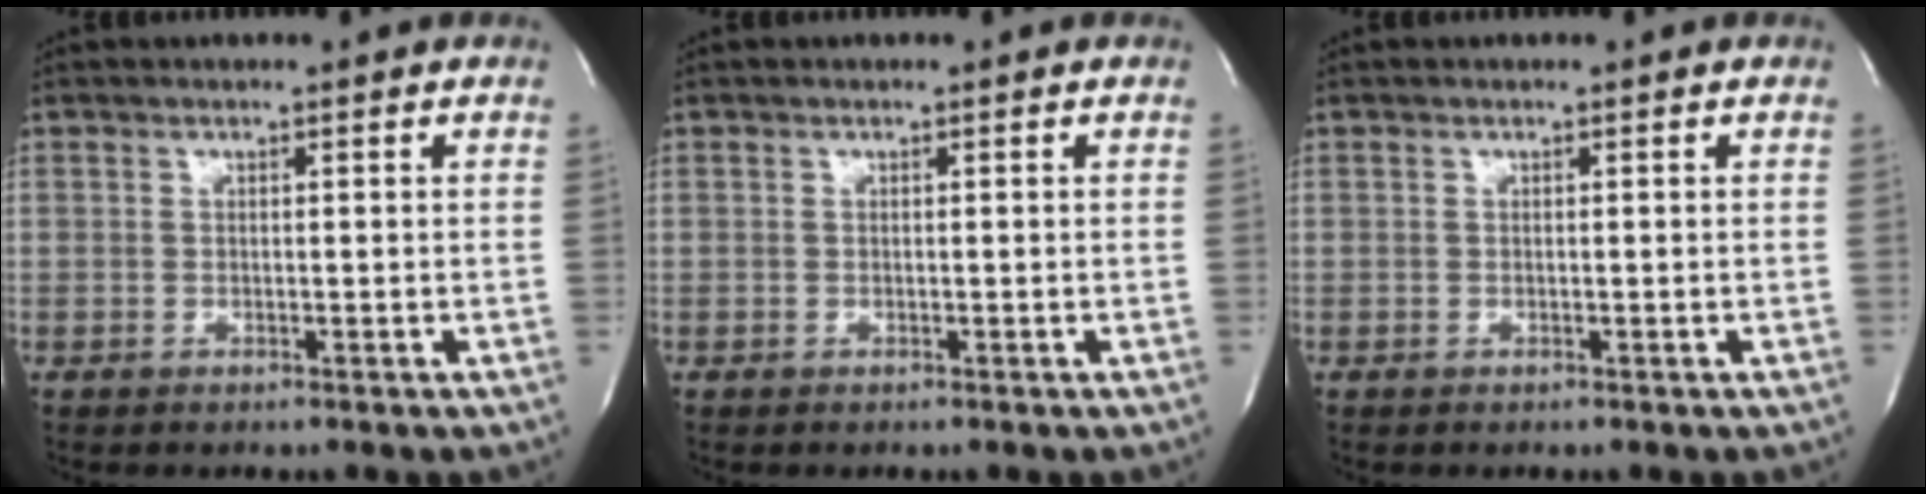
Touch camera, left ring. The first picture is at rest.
{"total": 0.0}
{"total": 0.0}